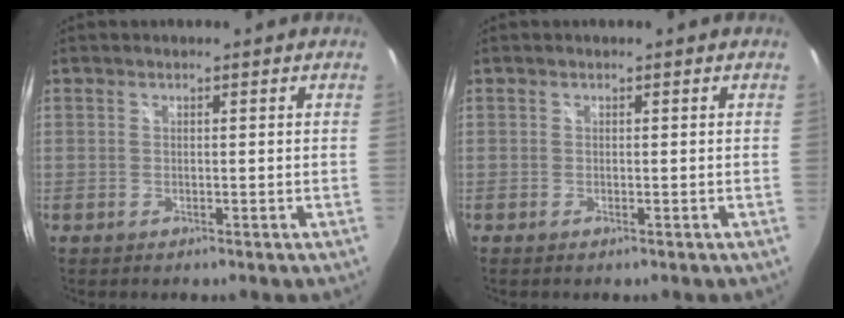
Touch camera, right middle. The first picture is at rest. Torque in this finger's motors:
{"motor_torque": [0.19, -0.19, 0.06, 0.00]}